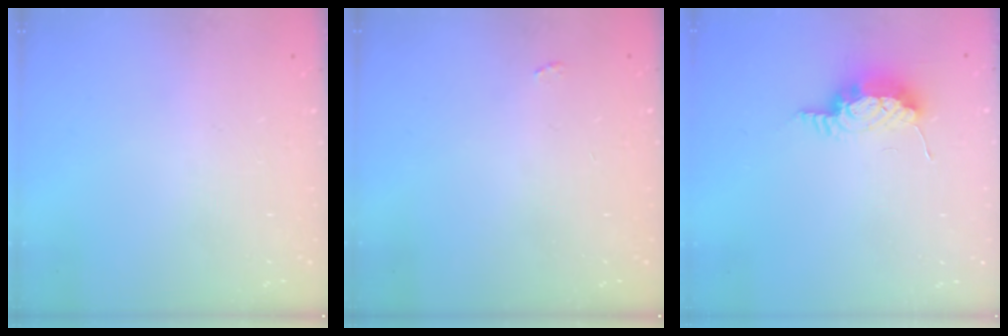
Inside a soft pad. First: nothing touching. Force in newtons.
{"total": 2.2, "press": 2.1, "slide": 0.3}
{"total": 15.8, "press": 10.9, "slide": 11.4}